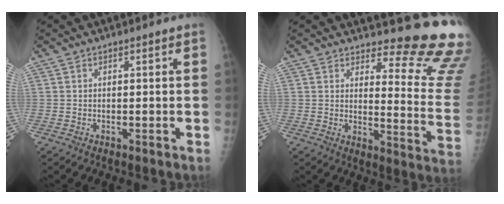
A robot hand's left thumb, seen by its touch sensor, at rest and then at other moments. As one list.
[{"total": 15.3, "force": [14.5, 1.8, 4.6], "torque": [-0.026, -0.183, 0.156]}]